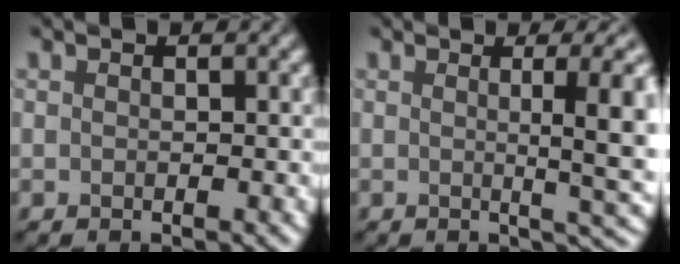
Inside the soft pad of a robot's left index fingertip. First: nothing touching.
{"total": 6.5, "force": [0.5, 1.5, 6.3], "torque": [-0.074, 0.001, 0.008]}